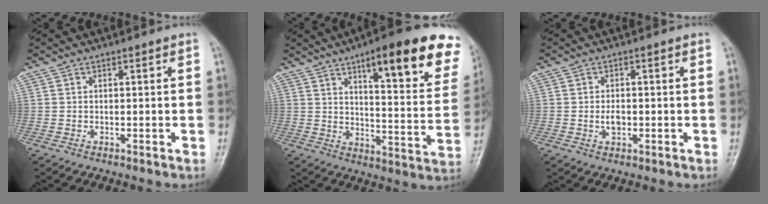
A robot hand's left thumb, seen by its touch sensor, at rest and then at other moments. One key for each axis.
{"total": 22.4, "fx": 12.7, "fy": 5.9, "fz": 17.5, "tx": -0.196, "ty": -0.044, "tz": 0.169}
{"total": 2.5, "fx": -0.4, "fy": 1.7, "fz": 1.9, "tx": -0.029, "ty": 0.002, "tz": -0.008}